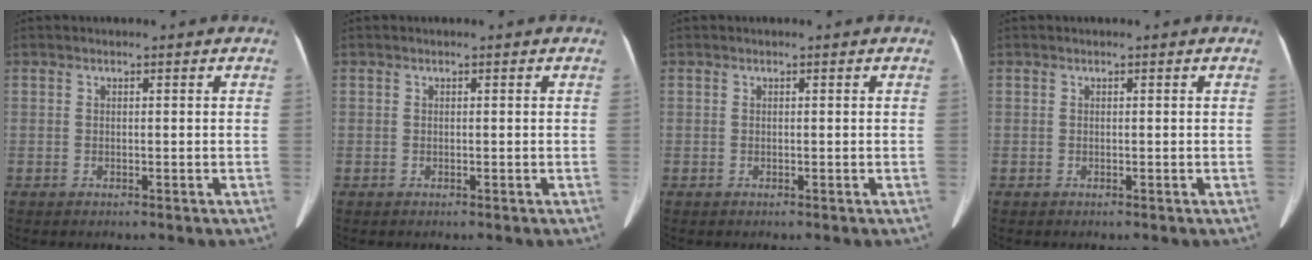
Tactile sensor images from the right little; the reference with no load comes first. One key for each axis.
{"total": 0.0}
{"total": 0.0}
{"total": 0.0}